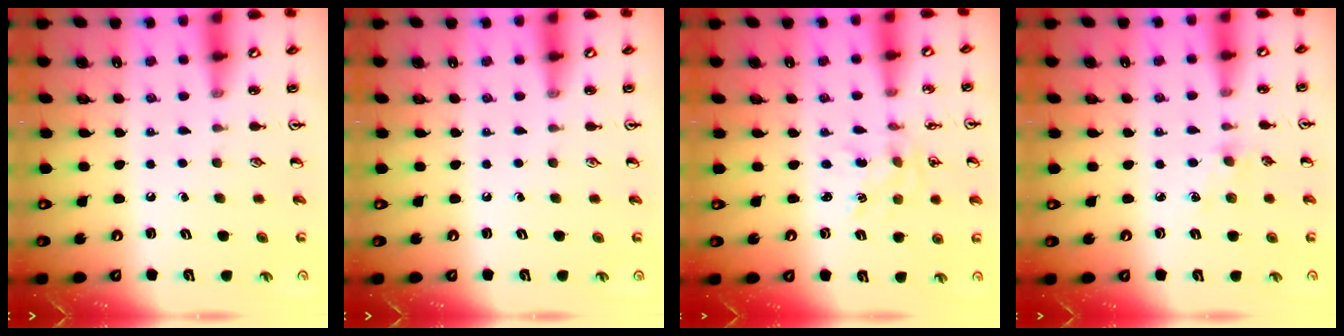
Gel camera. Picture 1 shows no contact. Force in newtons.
{"total": 0.0}
{"total": 1.2, "press": 1.2, "slide": 0.3}
{"total": 3.7, "press": 3.7, "slide": 0.5}